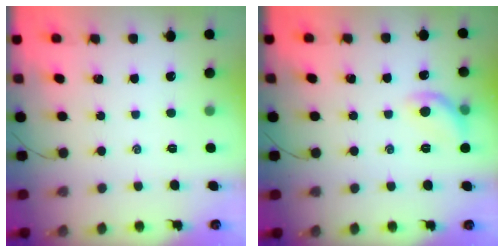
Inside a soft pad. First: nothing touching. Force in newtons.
{"total": 8.1, "press": 8.1, "slide": 0.8}